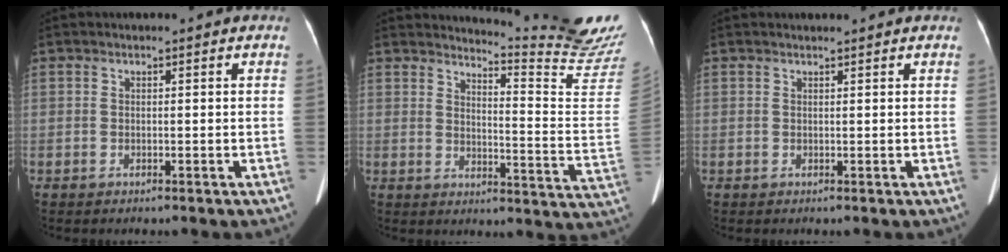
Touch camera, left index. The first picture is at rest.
{"total": 16.1, "force": [15.5, -3.2, 2.7], "torque": [-0.048, -0.152, 0.177]}
{"total": 2.1, "force": [2.0, 0.2, 0.7], "torque": [-0.012, 0.012, 0.025]}